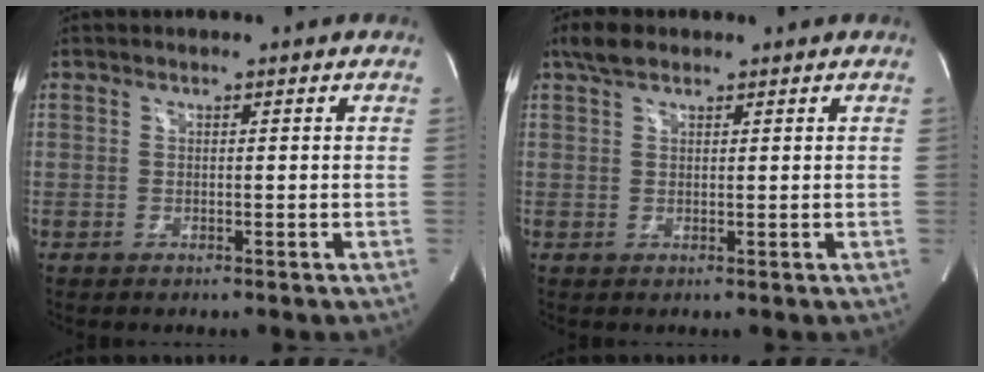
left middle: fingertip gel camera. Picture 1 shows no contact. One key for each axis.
{"total": 3.0, "fx": 2.2, "fy": 1.3, "fz": 1.5, "tx": -0.037, "ty": 0.016, "tz": 0.042}